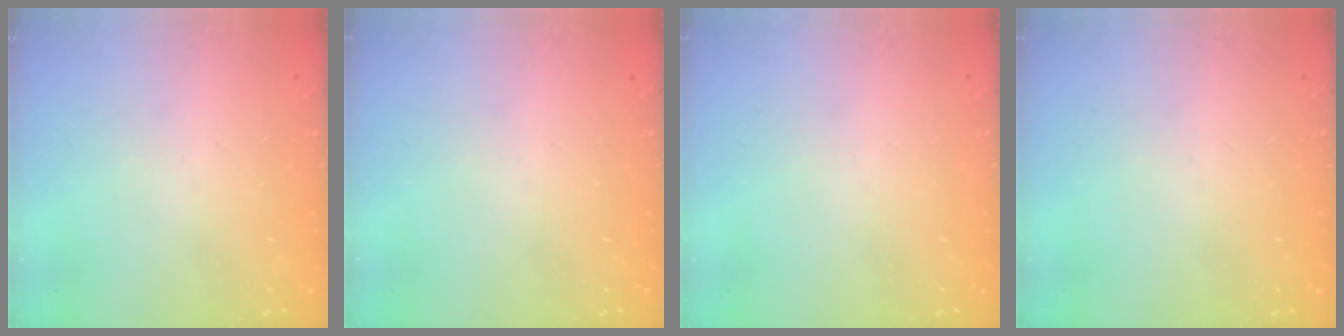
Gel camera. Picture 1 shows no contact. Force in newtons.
{"total": 0.0}
{"total": 0.0}
{"total": 0.0}